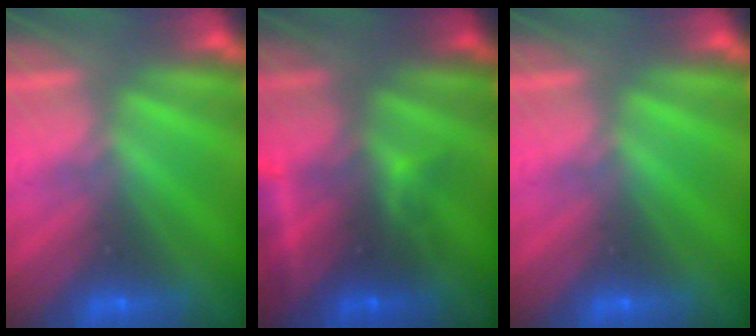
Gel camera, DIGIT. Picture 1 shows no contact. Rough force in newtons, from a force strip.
{"total": 2.5}
{"total": 0.0}